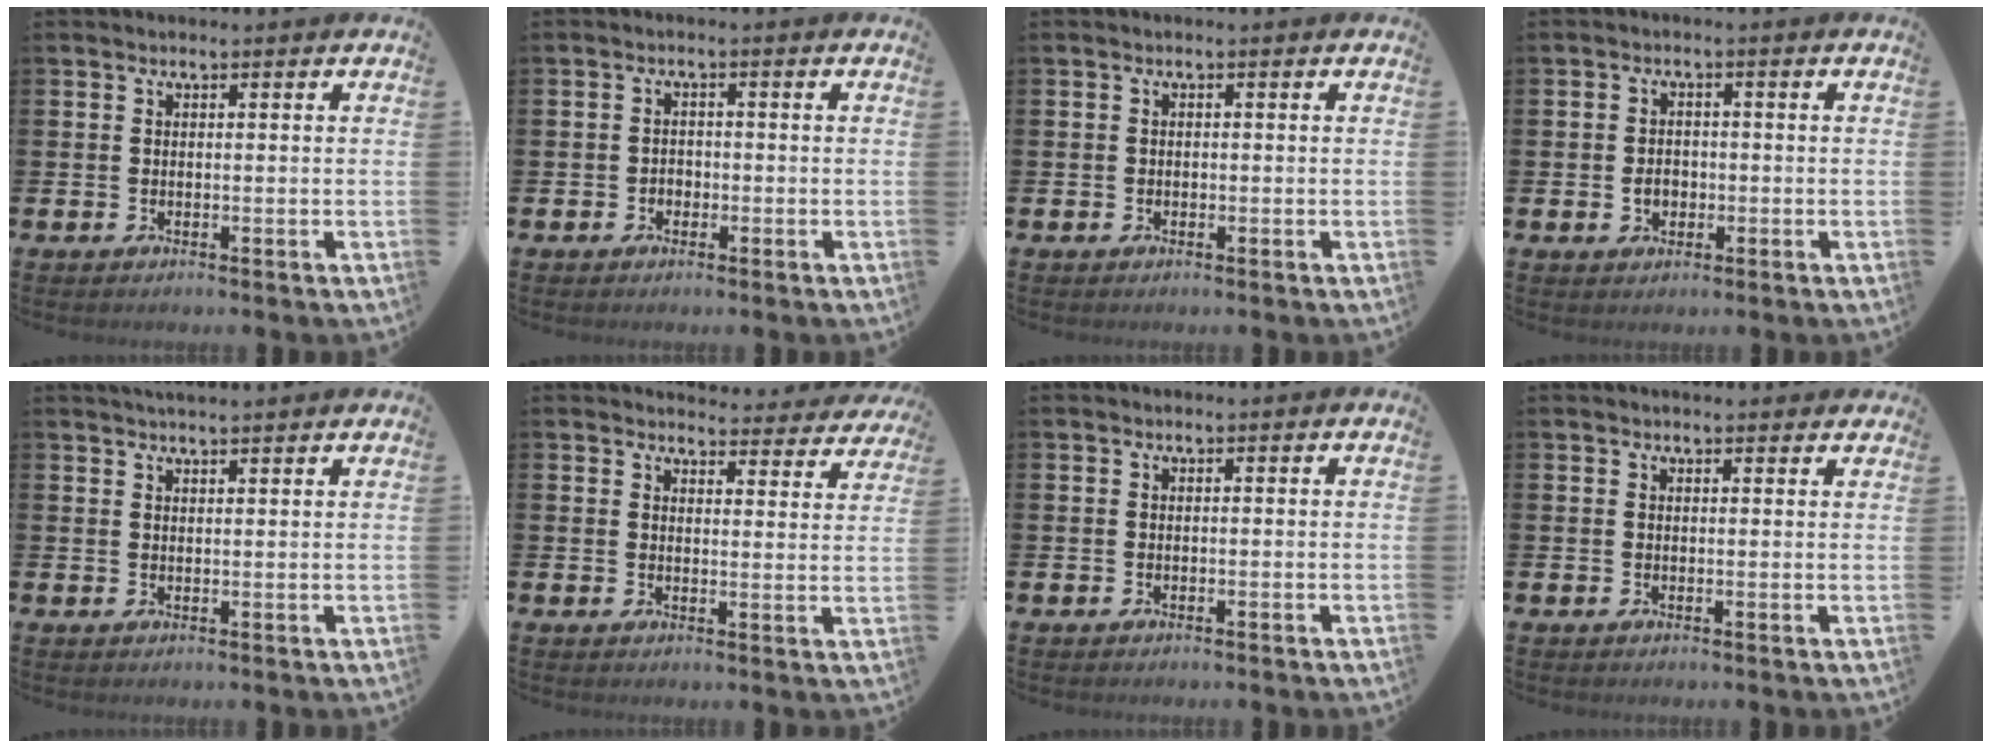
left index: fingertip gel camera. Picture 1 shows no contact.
{"total": 1.4, "force": [-0.7, 1.2, 0.3], "torque": [-0.004, 0.001, -0.016]}
{"total": 0.6, "force": [-0.2, 0.5, 0.1], "torque": [-0.008, 0.007, -0.005]}
{"total": 2.3, "force": [-0.5, 1.8, 1.4], "torque": [-0.016, 0.000, -0.015]}
{"total": 2.5, "force": [2.5, 0.1, 0.5], "torque": [0.000, -0.011, 0.042]}
{"total": 3.9, "force": [3.9, 0.8, -0.1], "torque": [0.003, -0.031, 0.066]}
{"total": 0.0}
{"total": 1.4, "force": [1.3, 0.3, 0.0], "torque": [0.010, -0.004, 0.022]}